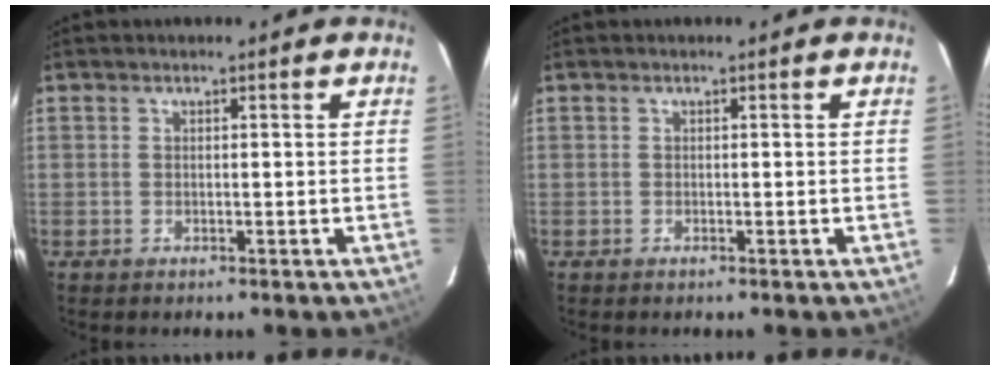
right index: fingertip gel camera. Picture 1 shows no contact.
{"total": 0.0}